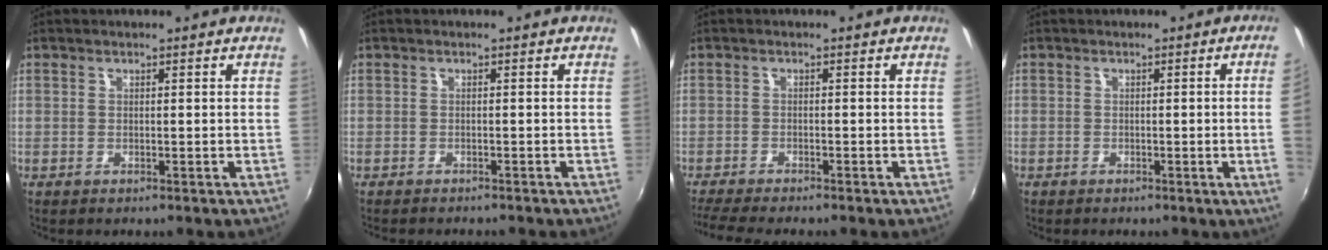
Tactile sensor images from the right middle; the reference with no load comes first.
{"total": 2.6, "force": [-2.5, 0.5, 0.9], "torque": [-0.023, -0.013, -0.039]}
{"total": 5.7, "force": [-5.1, -0.1, 2.6], "torque": [-0.067, -0.021, -0.087]}
{"total": 3.8, "force": [0.0, -1.8, 3.3], "torque": [-0.055, -0.009, 0.007]}